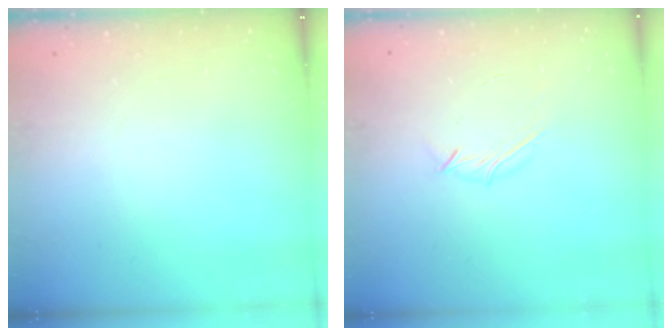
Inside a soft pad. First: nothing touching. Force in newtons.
{"total": 3.9, "press": 3.8, "slide": 0.8}